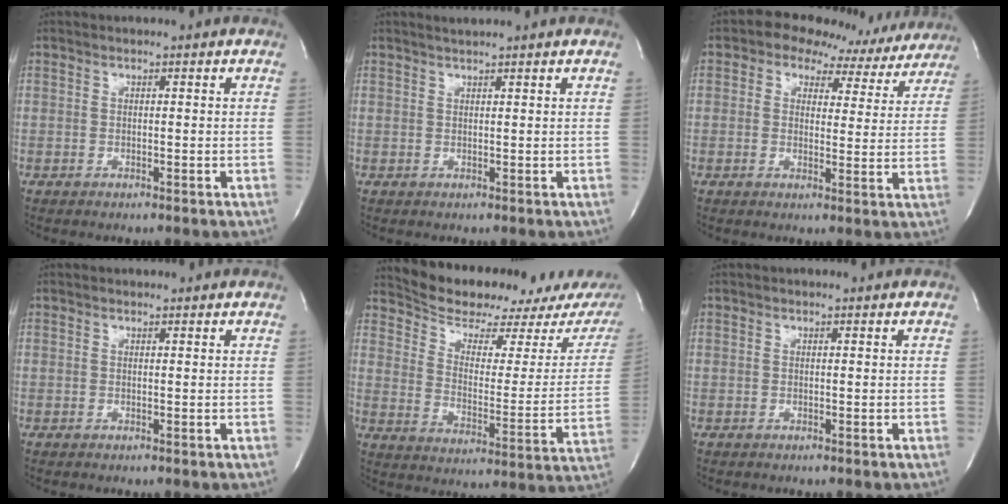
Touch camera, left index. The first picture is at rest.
{"total": 2.2, "force": [2.0, -0.2, 0.9], "torque": [-0.012, 0.015, 0.036]}
{"total": 10.2, "force": [8.3, 5.5, 2.2], "torque": [-0.008, 0.019, 0.080]}
{"total": 1.2, "force": [1.1, 0.3, 0.1], "torque": [-0.010, 0.004, 0.015]}
{"total": 17.6, "force": [16.3, 2.9, 5.9], "torque": [-0.082, -0.042, 0.221]}
{"total": 0.5, "force": [0.5, 0.2, 0.1], "torque": [-0.006, 0.002, 0.007]}